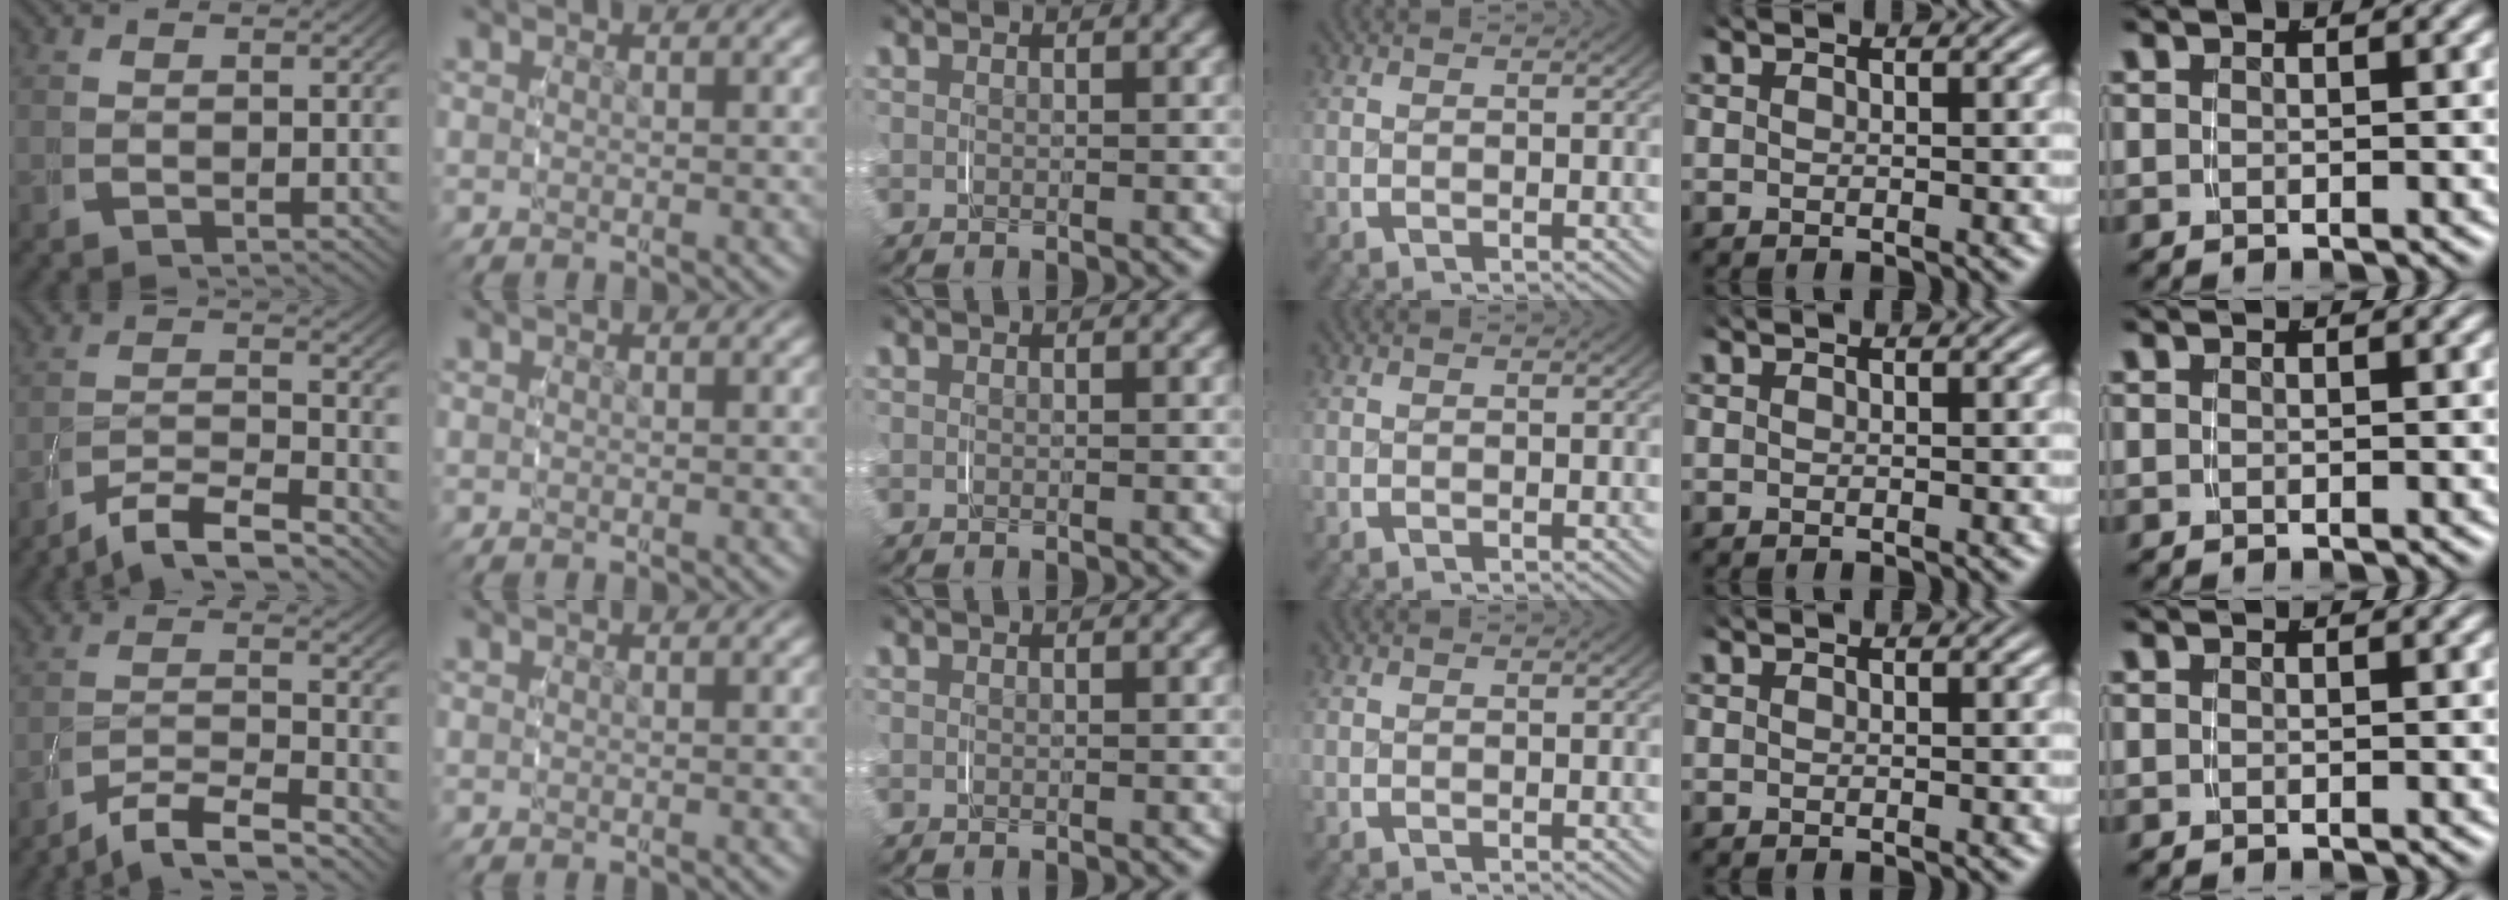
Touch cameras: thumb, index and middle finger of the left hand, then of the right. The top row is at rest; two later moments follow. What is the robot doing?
{"motion": "grasp_and_lifting", "object": "measuring cup"}